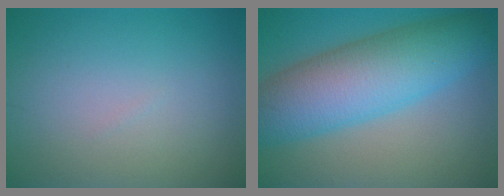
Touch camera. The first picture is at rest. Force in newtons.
{"total": 10.1, "press": 10.1, "slide": 0.1}